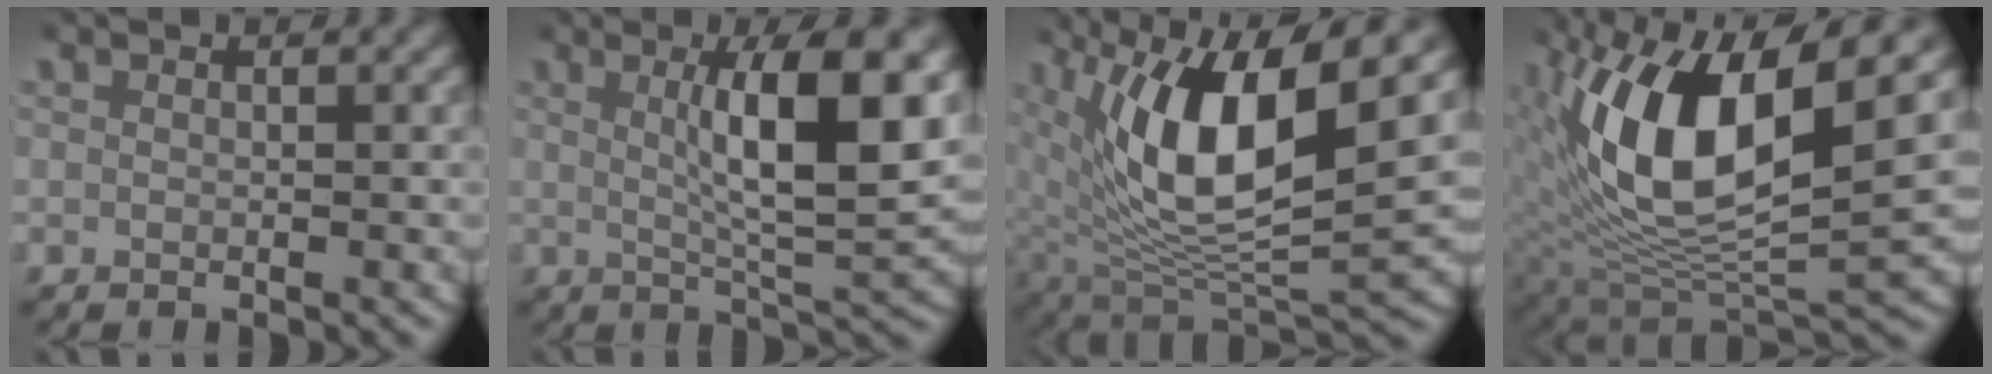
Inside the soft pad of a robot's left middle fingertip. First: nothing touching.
{"total": 8.1, "force": [1.7, 1.6, 7.8], "torque": [-0.123, 0.000, 0.029]}
{"total": 13.3, "force": [2.6, 6.2, 11.5], "torque": [-0.195, -0.001, 0.046]}
{"total": 15.2, "force": [2.5, 7.4, 13.0], "torque": [-0.235, -0.004, 0.045]}